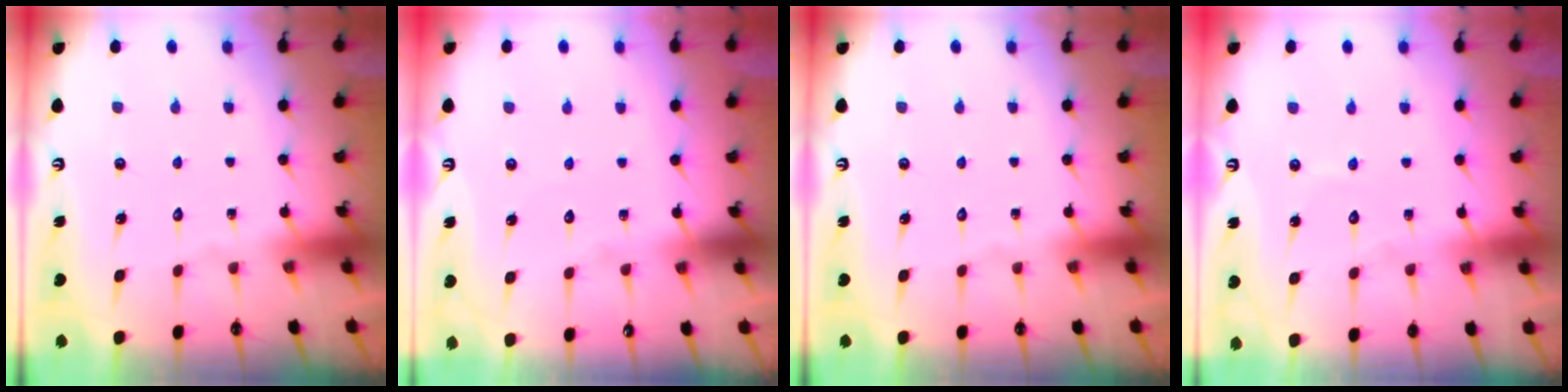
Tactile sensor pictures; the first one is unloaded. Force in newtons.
{"total": 3.6, "press": 3.5, "slide": 0.3}
{"total": 0.0}
{"total": 3.9, "press": 3.8, "slide": 0.2}